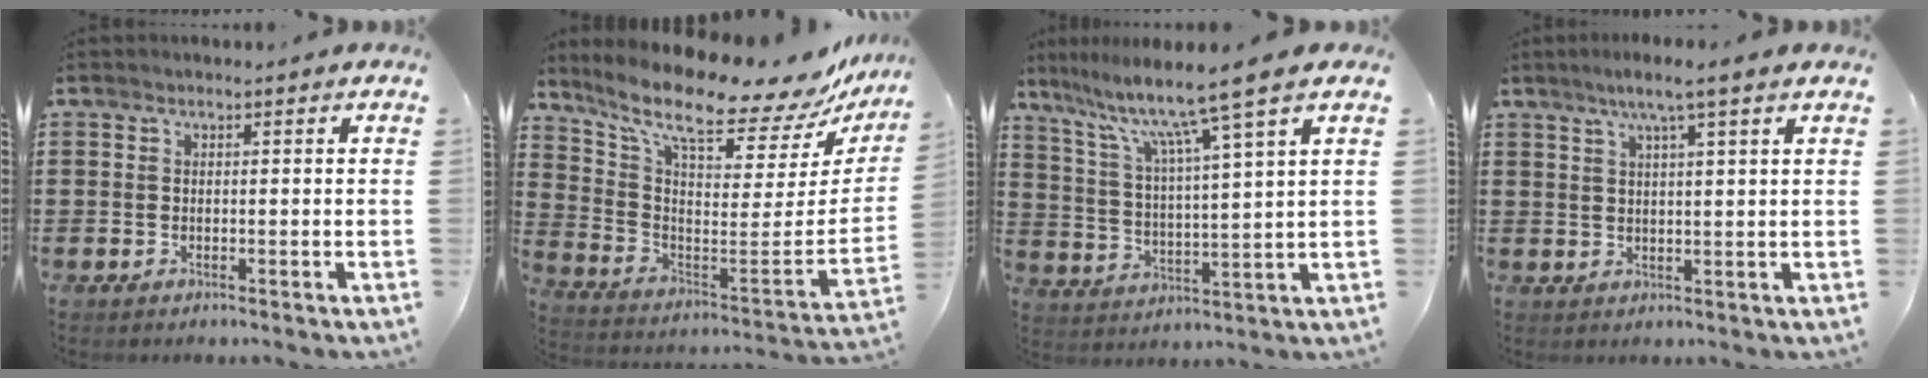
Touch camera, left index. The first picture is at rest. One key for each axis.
{"total": 11.3, "fx": 9.0, "fy": 2.1, "fz": 6.6, "tx": -0.152, "ty": -0.075, "tz": 0.147}
{"total": 10.0, "fx": 7.6, "fy": -0.8, "fz": 6.6, "tx": -0.155, "ty": -0.040, "tz": 0.117}
{"total": 4.3, "fx": 3.0, "fy": -0.5, "fz": 3.0, "tx": -0.065, "ty": 0.001, "tz": 0.050}